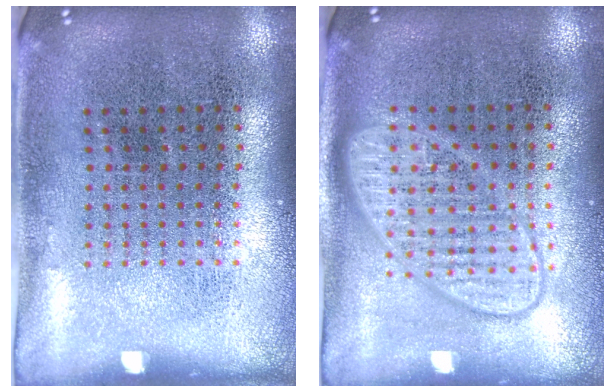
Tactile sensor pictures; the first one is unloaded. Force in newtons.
{"total": 2.9, "press": 2.8, "slide": 0.4}